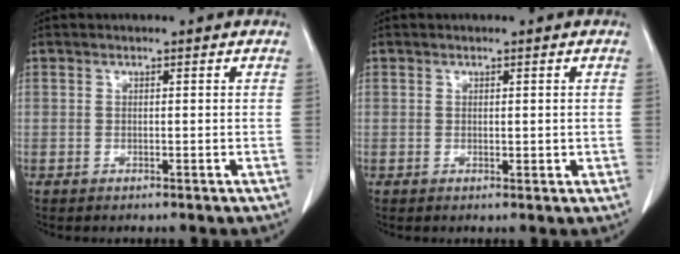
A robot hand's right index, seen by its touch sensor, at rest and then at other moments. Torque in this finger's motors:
{"motor_torque": [-0.03, 0.21, -0.01, 0.02]}